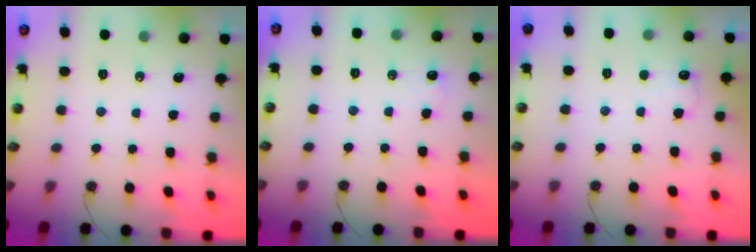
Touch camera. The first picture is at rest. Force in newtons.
{"total": 6.6, "press": 6.5, "slide": 1.4}
{"total": 6.0, "press": 5.9, "slide": 1.2}